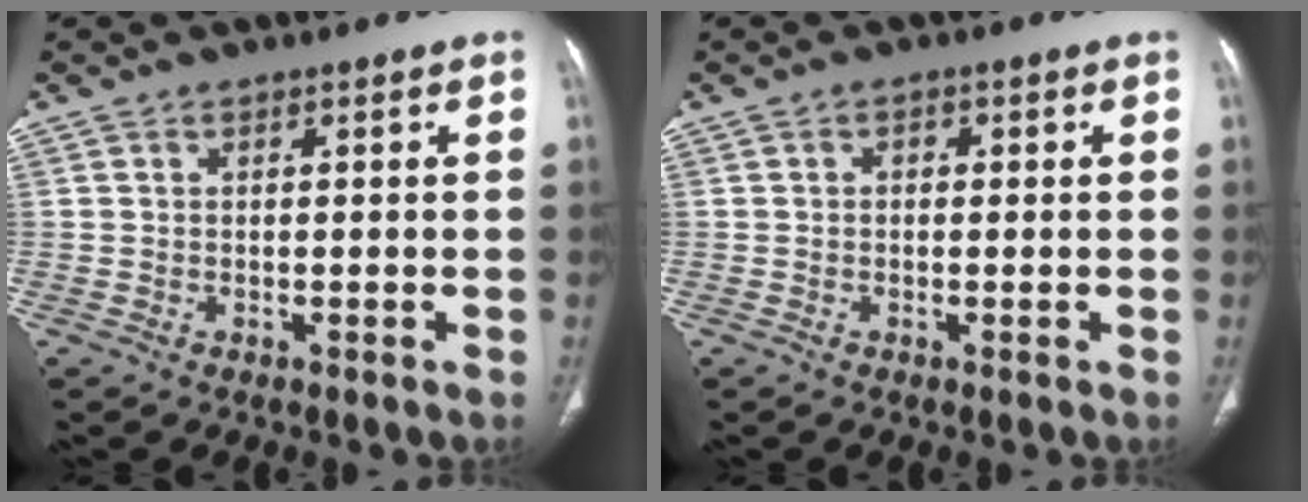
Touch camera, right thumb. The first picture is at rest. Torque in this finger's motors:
{"motor_torque": [-0.76, 0.12, -0.32, -0.06, 0.05]}